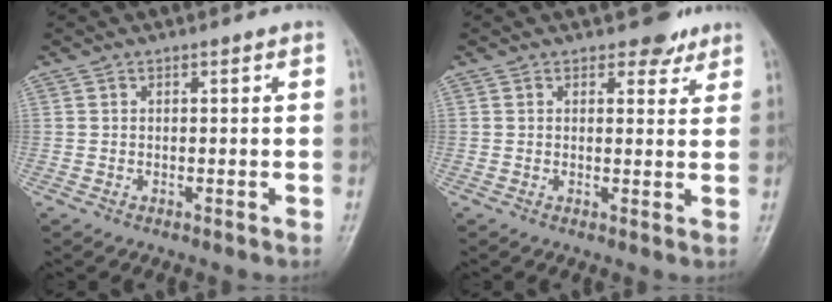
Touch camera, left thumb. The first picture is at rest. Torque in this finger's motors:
{"motor_torque": [0.59, -0.09, 0.57, -0.04, -0.04]}